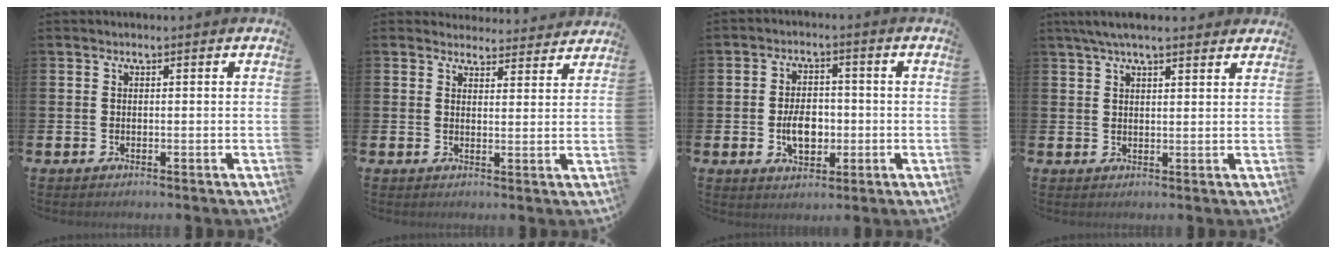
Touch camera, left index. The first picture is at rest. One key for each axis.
{"total": 3.7, "fx": 3.6, "fy": 0.9, "fz": -0.2, "tx": 0.015, "ty": -0.030, "tz": 0.060}
{"total": 5.3, "fx": -0.9, "fy": 3.4, "fz": 3.9, "tx": -0.054, "ty": 0.002, "tz": -0.021}
{"total": 4.6, "fx": 3.9, "fy": 0.9, "fz": 2.2, "tx": -0.048, "ty": -0.004, "tz": 0.071}